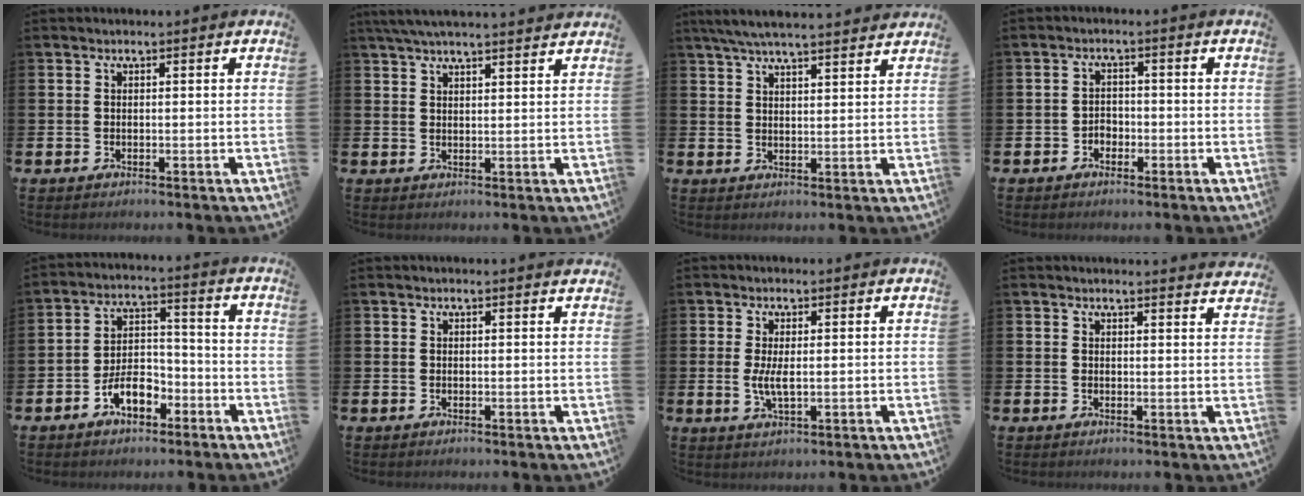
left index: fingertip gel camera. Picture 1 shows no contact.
{"total": 4.4, "force": [4.1, 0.2, 1.6], "torque": [-0.044, -0.006, 0.076]}
{"total": 5.6, "force": [5.3, 0.3, 1.9], "torque": [-0.052, -0.017, 0.096]}
{"total": 1.9, "force": [-1.1, 1.4, 0.5], "torque": [-0.006, 0.001, -0.027]}
{"total": 6.1, "force": [-3.4, 3.3, 3.8], "torque": [-0.052, 0.013, -0.065]}
{"total": 0.5, "force": [0.5, -0.1, 0.1], "torque": [0.011, -0.006, 0.007]}
{"total": 2.8, "force": [0.2, 0.9, 2.7], "torque": [-0.044, -0.002, 0.002]}
{"total": 2.1, "force": [2.1, -0.1, -0.1], "torque": [0.012, -0.018, 0.035]}